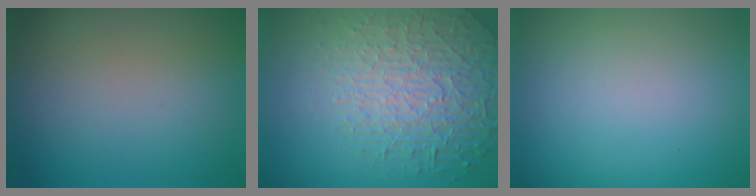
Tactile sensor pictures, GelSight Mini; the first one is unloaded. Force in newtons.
{"total": 7.5, "press": 5.4, "slide": 5.2}
{"total": 0.0}